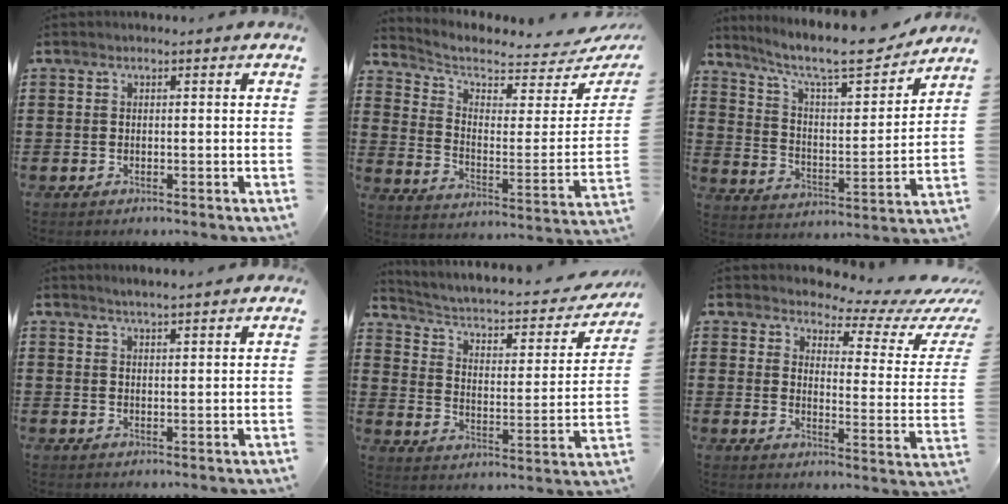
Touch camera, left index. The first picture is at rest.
{"total": 4.6, "force": [4.1, 1.3, 1.6], "torque": [-0.058, -0.038, 0.066]}
{"total": 11.0, "force": [9.1, 1.8, 6.0], "torque": [-0.124, -0.059, 0.148]}
{"total": 2.3, "force": [2.3, -0.4, 0.3], "torque": [-0.011, -0.004, 0.043]}
{"total": 4.4, "force": [3.0, 1.7, 2.6], "torque": [-0.069, -0.023, 0.041]}
{"total": 4.1, "force": [3.7, 0.7, 1.4], "torque": [-0.036, -0.035, 0.057]}